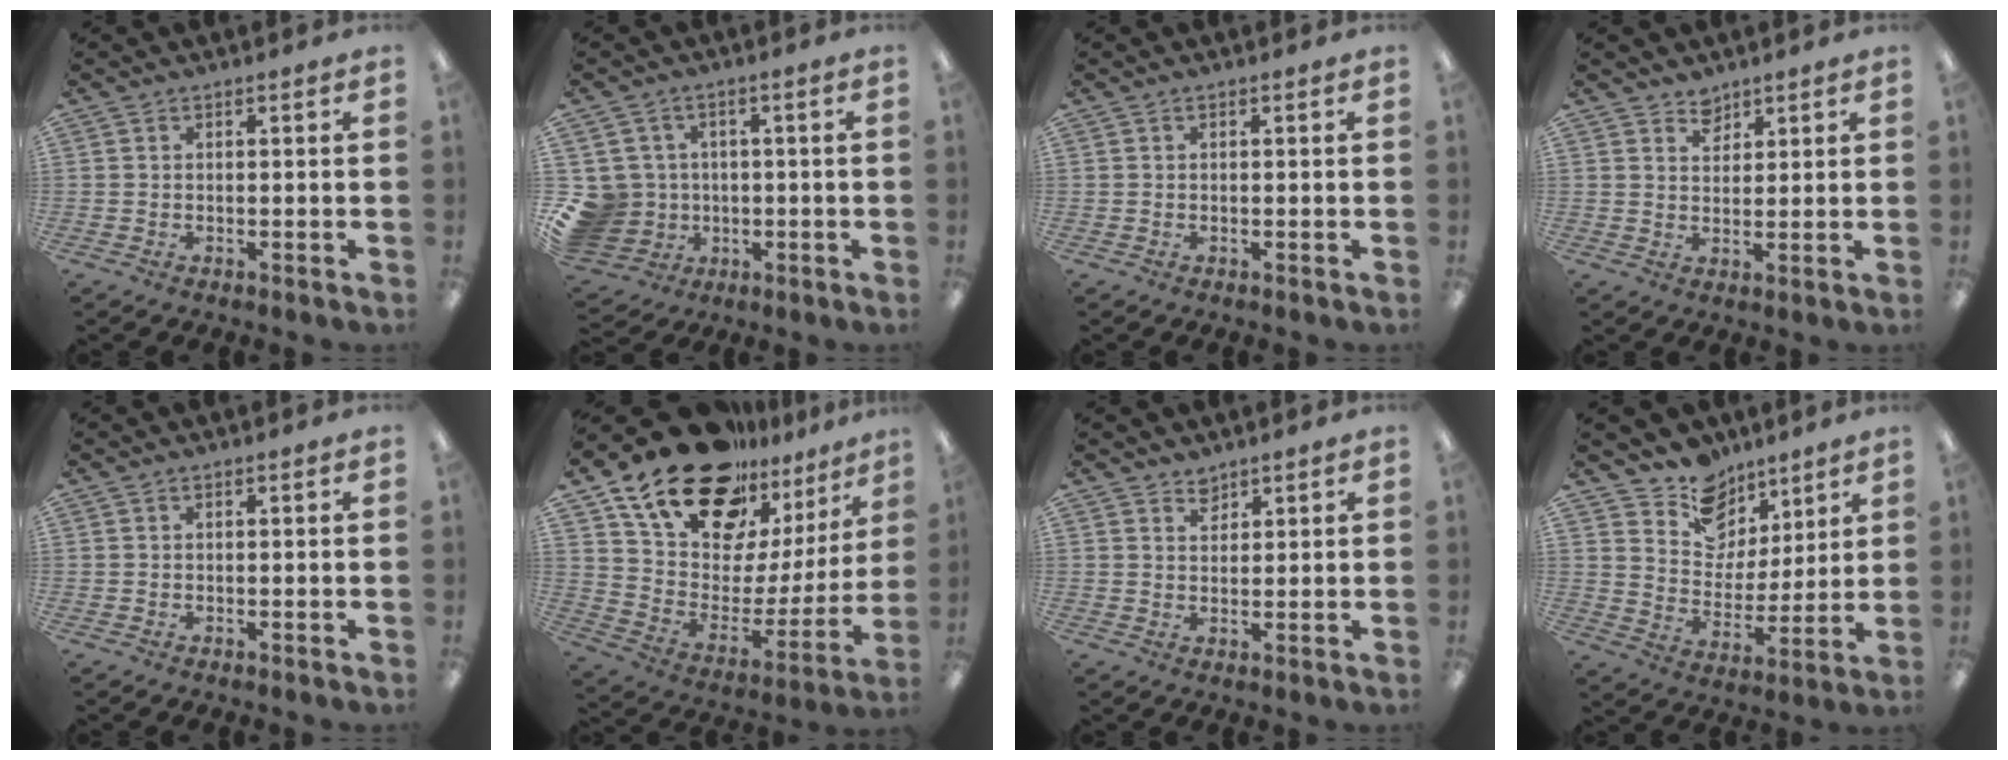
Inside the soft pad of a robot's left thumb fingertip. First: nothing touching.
{"total": 10.0, "force": [-1.3, 9.5, 2.8], "torque": [-0.095, 0.020, -0.014]}
{"total": 0.0}
{"total": 3.5, "force": [3.0, 1.9, 0.4], "torque": [0.002, -0.018, 0.056]}
{"total": 0.0}
{"total": 23.4, "force": [18.0, 11.3, 9.9], "torque": [-0.177, -0.108, 0.327]}
{"total": 2.5, "force": [2.1, 1.2, 0.4], "torque": [0.007, -0.013, 0.038]}
{"total": 12.5, "force": [9.5, 7.9, 1.8], "torque": [-0.035, -0.079, 0.182]}